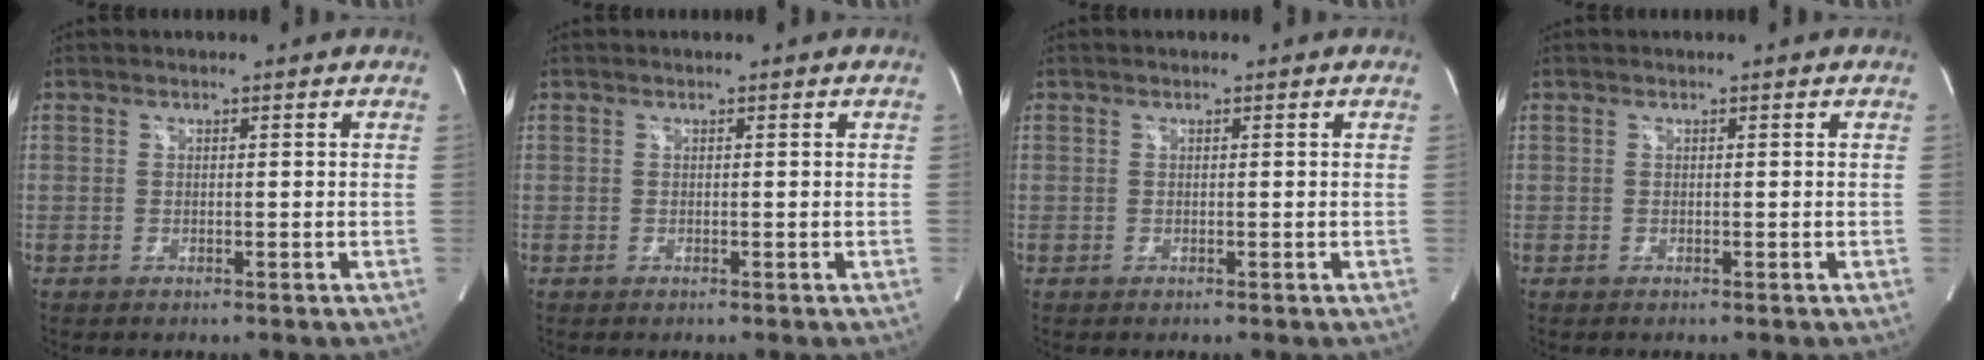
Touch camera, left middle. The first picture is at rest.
{"total": 0.0}
{"total": 0.0}
{"total": 0.0}